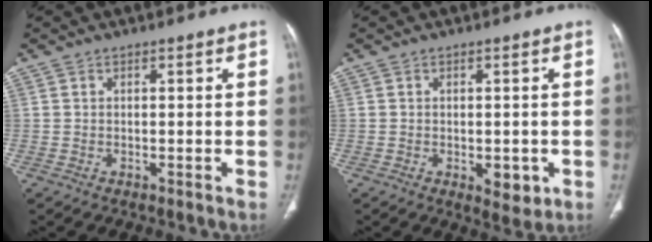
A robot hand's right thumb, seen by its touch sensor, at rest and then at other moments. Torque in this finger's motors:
{"motor_torque": [-0.02, 0.79, -0.17, 0.13, 0.15]}